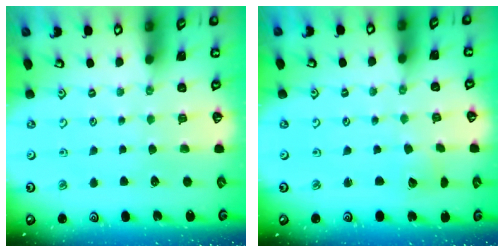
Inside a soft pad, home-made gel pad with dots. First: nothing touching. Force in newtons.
{"total": 3.3, "press": 3.3, "slide": 0.2}